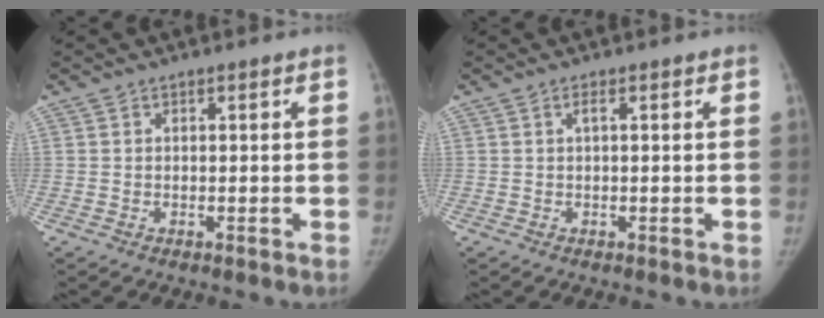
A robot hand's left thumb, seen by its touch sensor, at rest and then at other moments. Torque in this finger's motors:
{"motor_torque": [-0.17, 0.04, 0.18, -0.04, 0.08]}